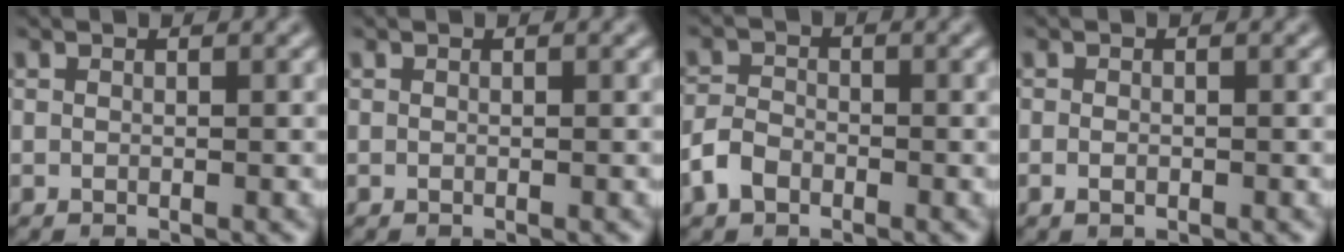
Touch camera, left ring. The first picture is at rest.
{"total": 0.0}
{"total": 2.4, "force": [-1.4, 1.6, 1.1], "torque": [-0.021, 0.003, -0.036]}
{"total": 0.9, "force": [-0.3, 0.6, 0.6], "torque": [-0.011, -0.001, -0.005]}